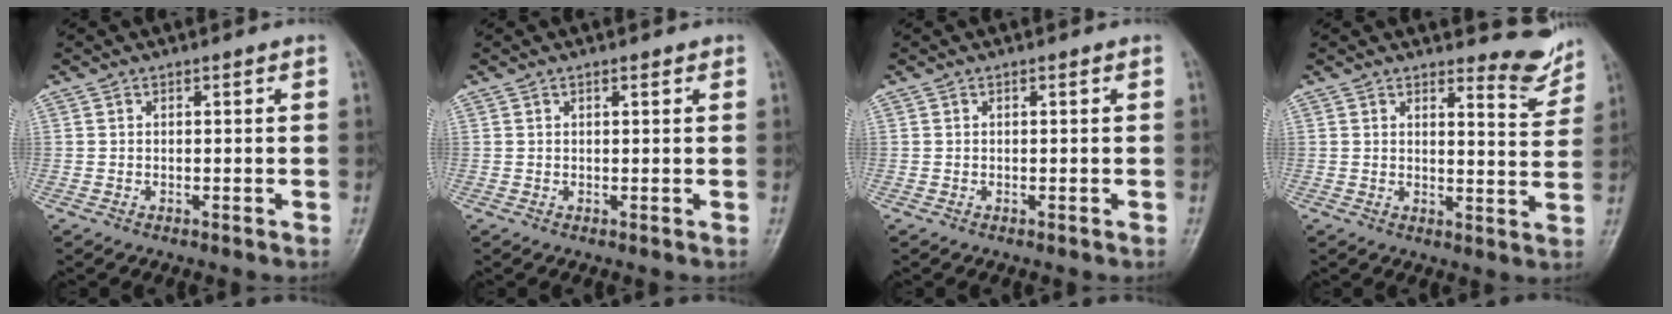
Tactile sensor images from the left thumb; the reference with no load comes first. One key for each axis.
{"total": 1.0, "fx": 0.6, "fy": 0.4, "fz": 0.7, "tx": -0.008, "ty": -0.001, "tz": 0.007}
{"total": 0.0}
{"total": 5.5, "fx": 5.3, "fy": 1.2, "fz": 1.2, "tx": -0.001, "ty": -0.060, "tz": 0.064}